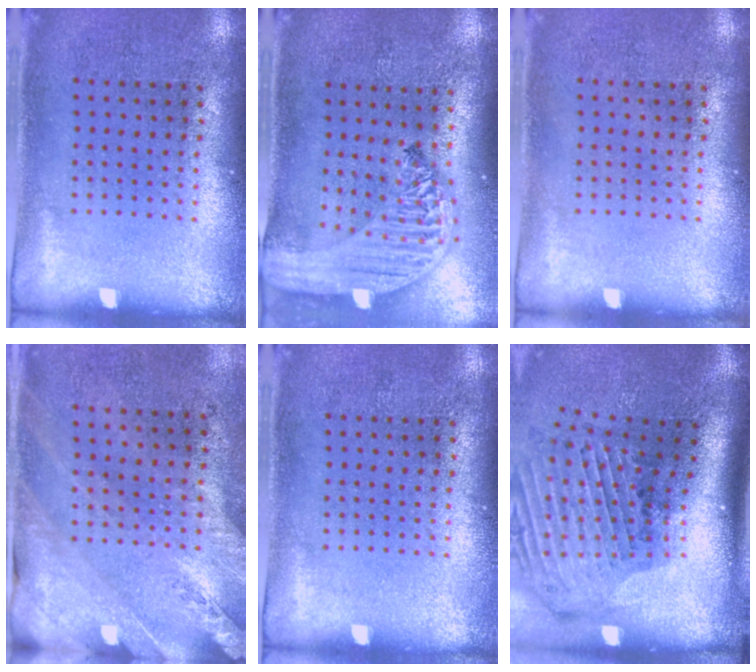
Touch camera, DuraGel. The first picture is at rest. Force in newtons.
{"total": 2.8, "press": 2.3, "slide": 1.7}
{"total": 0.0}
{"total": 2.4, "press": 2.1, "slide": 1.3}
{"total": 0.0}
{"total": 2.9, "press": 2.1, "slide": 2.0}